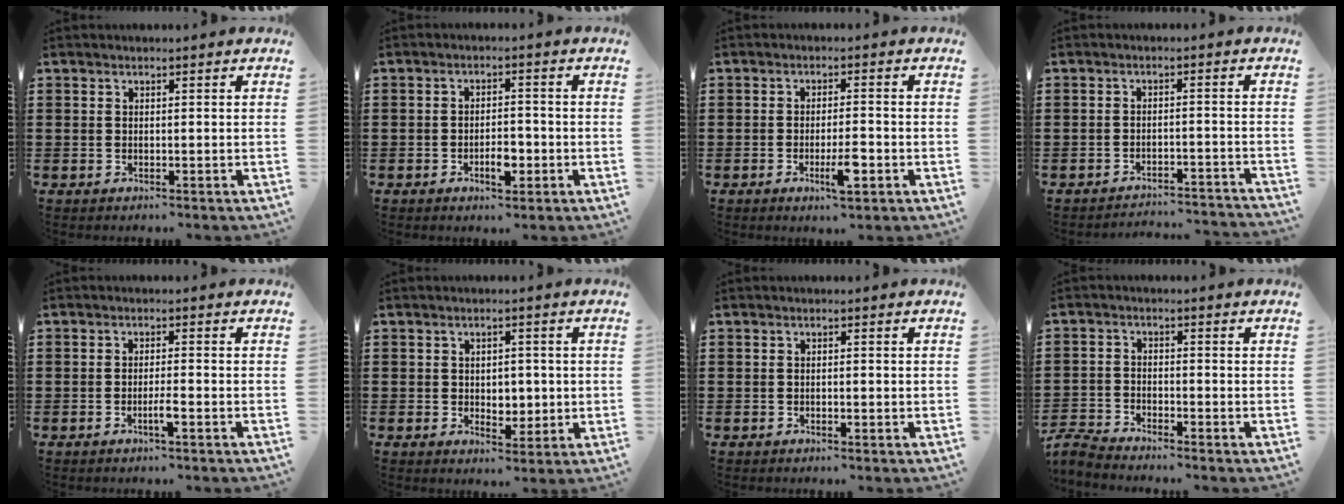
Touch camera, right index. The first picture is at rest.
{"total": 4.3, "force": [-1.7, 1.9, 3.4], "torque": [-0.057, 0.006, -0.029]}
{"total": 4.7, "force": [-1.9, 0.9, 4.2], "torque": [-0.080, -0.007, -0.036]}
{"total": 2.9, "force": [-2.9, 0.0, 0.2], "torque": [-0.008, -0.001, -0.061]}
{"total": 2.5, "force": [-1.3, 0.1, 2.1], "torque": [-0.036, -0.001, -0.023]}
{"total": 3.3, "force": [0.0, 2.6, 2.1], "torque": [-0.031, 0.004, -0.007]}
{"total": 0.5, "force": [-0.3, 0.2, 0.4], "torque": [-0.008, -0.002, -0.004]}
{"total": 3.0, "force": [-3.0, 0.2, 0.2], "torque": [-0.022, -0.002, -0.069]}